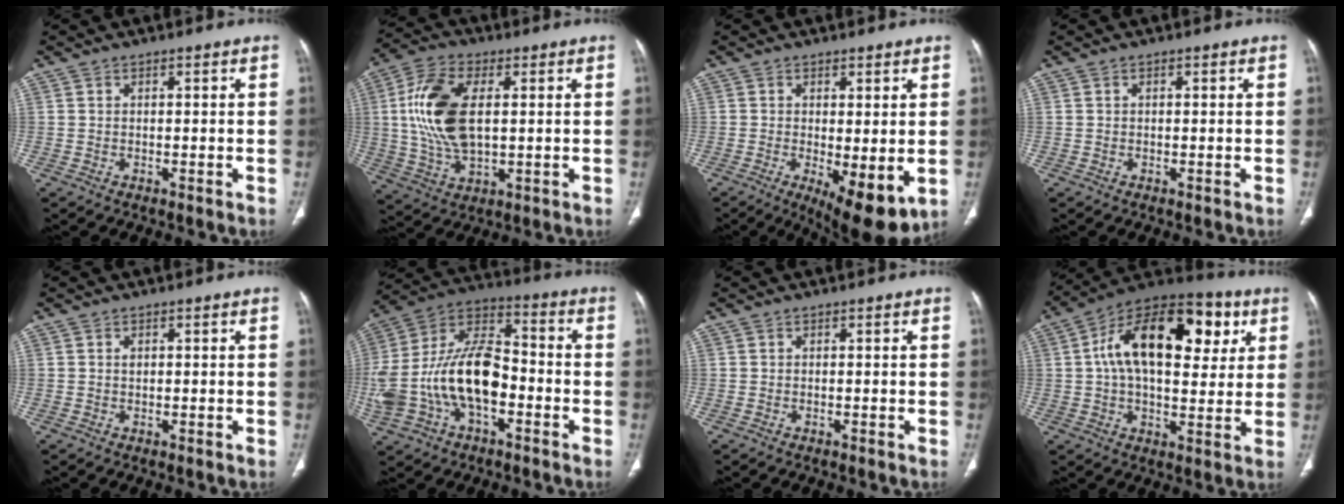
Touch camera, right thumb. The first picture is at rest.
{"total": 15.2, "force": [2.1, 8.2, 12.6], "torque": [-0.260, 0.002, 0.043]}
{"total": 9.5, "force": [-1.7, 3.4, 8.7], "torque": [-0.128, -0.027, -0.017]}
{"total": 0.0}
{"total": 0.7, "force": [0.2, 0.6, 0.4], "torque": [-0.005, 0.001, 0.005]}
{"total": 21.9, "force": [-4.7, 12.4, 17.3], "torque": [-0.343, 0.048, -0.082]}
{"total": 0.0}
{"total": 23.6, "force": [6.2, 12.9, 18.8], "torque": [-0.271, 0.018, 0.084]}